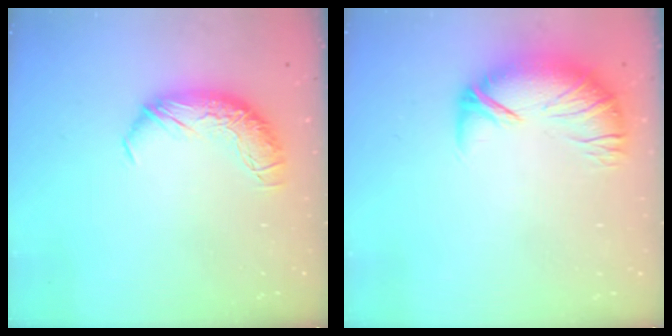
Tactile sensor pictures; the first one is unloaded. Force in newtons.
{"total": 2.7, "press": 1.5, "slide": 2.2}